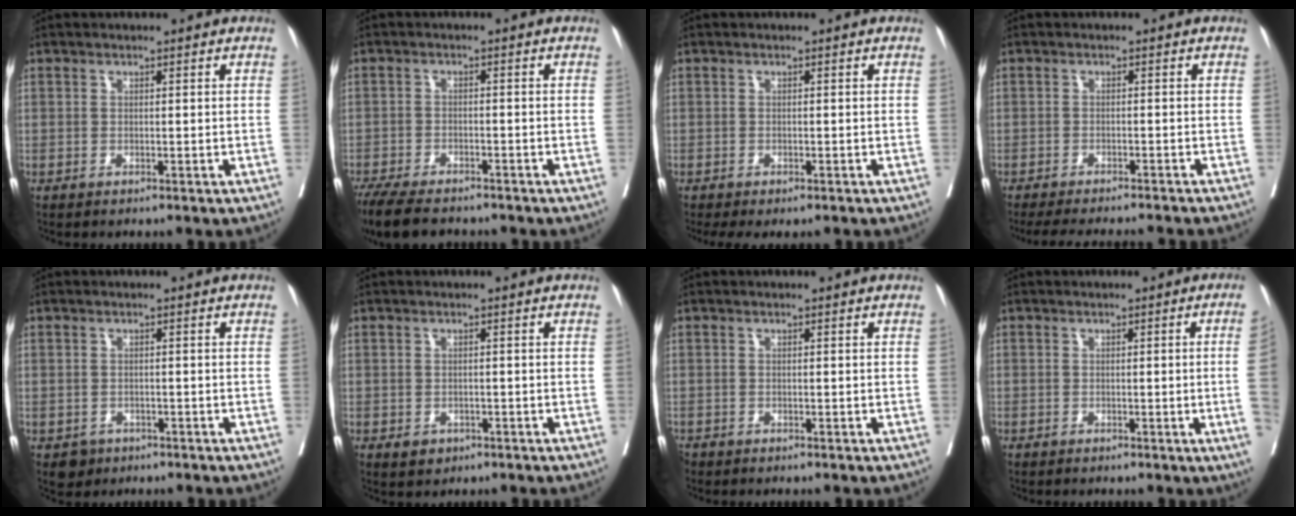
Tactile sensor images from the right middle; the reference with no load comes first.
{"total": 9.9, "force": [-8.2, 2.9, 4.8], "torque": [-0.080, -0.014, -0.129]}
{"total": 3.2, "force": [-2.5, 1.2, 1.6], "torque": [-0.018, -0.009, -0.036]}
{"total": 12.7, "force": [-11.7, 0.6, 4.9], "torque": [-0.061, -0.018, -0.151]}
{"total": 2.3, "force": [-1.4, 1.9, 0.4], "torque": [-0.004, 0.005, -0.018]}
{"total": 2.0, "force": [-1.1, 1.6, 0.7], "torque": [-0.008, 0.003, -0.007]}
{"total": 1.5, "force": [-1.2, 0.7, 0.4], "torque": [-0.014, -0.005, -0.024]}
{"total": 3.9, "force": [-0.5, -1.4, 3.6], "torque": [-0.037, -0.008, -0.006]}